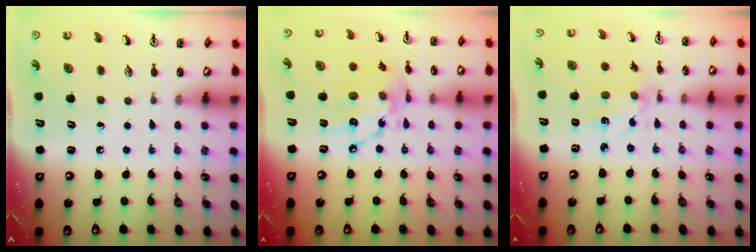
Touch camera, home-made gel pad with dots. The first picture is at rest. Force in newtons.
{"total": 14.4, "press": 14.4, "slide": 1.3}
{"total": 3.0, "press": 2.8, "slide": 0.9}